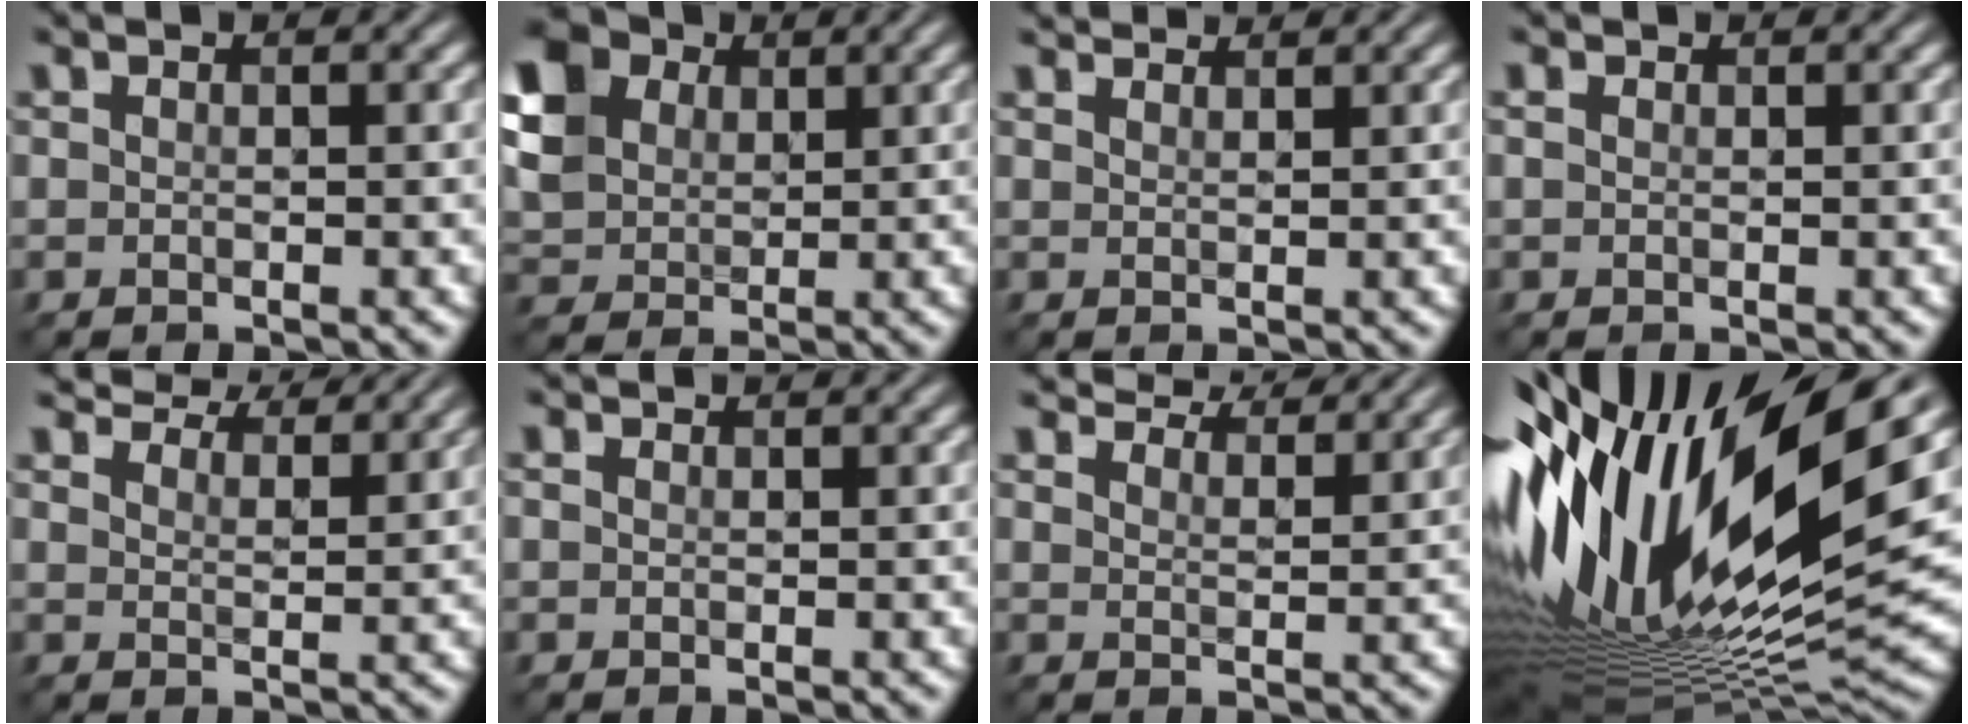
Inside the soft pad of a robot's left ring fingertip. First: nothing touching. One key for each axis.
{"total": 8.5, "fx": 3.3, "fy": 6.5, "fz": 4.4, "tx": -0.135, "ty": 0.029, "tz": 0.063}
{"total": 3.4, "fx": 3.1, "fy": 0.7, "fz": 1.2, "tx": -0.011, "ty": 0.002, "tz": 0.033}
{"total": 0.5, "fx": 0.4, "fy": 0.3, "fz": 0.3, "tx": -0.008, "ty": 0.001, "tz": 0.004}
{"total": 6.9, "fx": 6.5, "fy": 1.1, "fz": 2.1, "tx": -0.046, "ty": -0.004, "tz": 0.093}
{"total": 0.7, "fx": 0.4, "fy": 0.6, "fz": 0.1, "tx": -0.002, "ty": 0.001, "tz": 0.005}
{"total": 5.8, "fx": 5.5, "fy": 0.7, "fz": 1.7, "tx": -0.032, "ty": -0.002, "tz": 0.072}
{"total": 19.2, "fx": 4.1, "fy": 7.3, "fz": 17.3, "tx": -0.327, "ty": -0.012, "tz": 0.067}